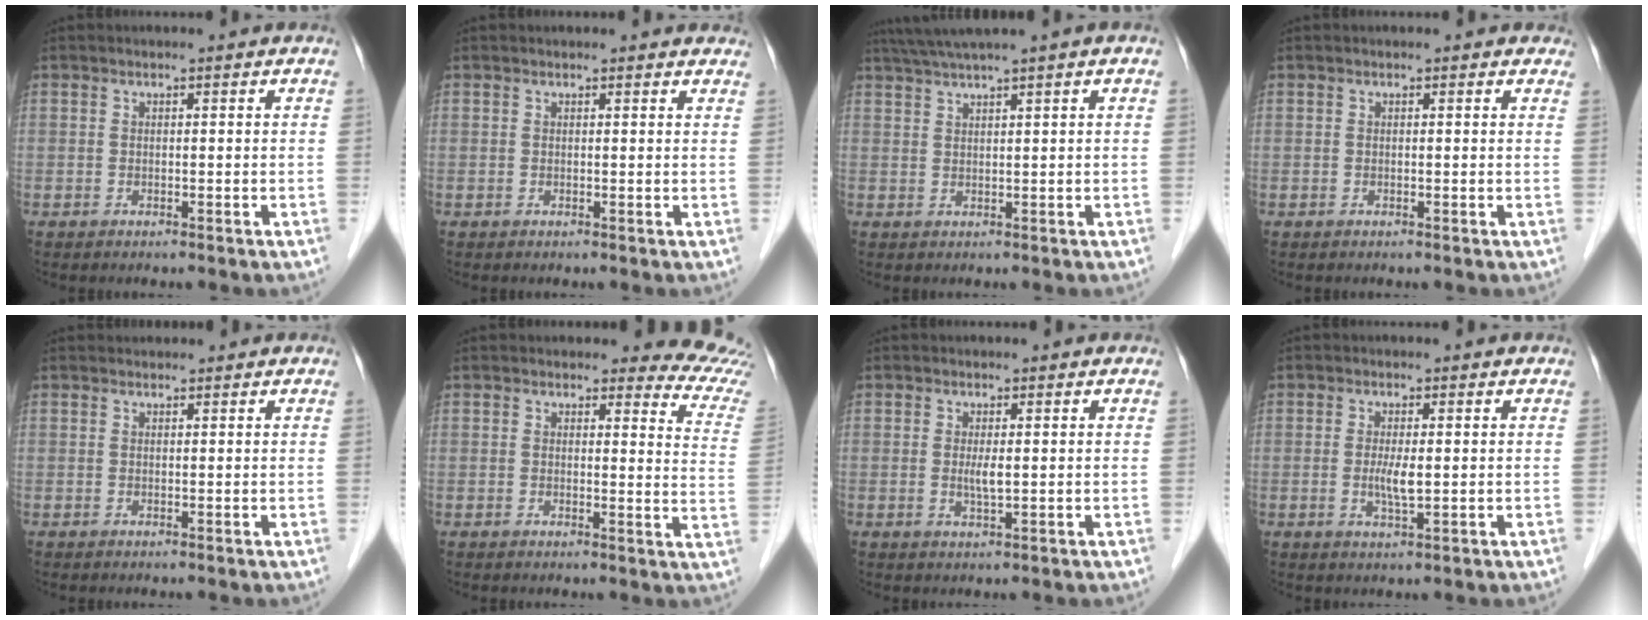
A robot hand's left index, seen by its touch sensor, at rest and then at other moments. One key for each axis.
{"total": 4.5, "fx": 4.2, "fy": 1.1, "fz": 1.2, "tx": -0.008, "ty": 0.015, "tz": 0.035}
{"total": 5.1, "fx": 3.8, "fy": -1.2, "fz": 3.2, "tx": -0.061, "ty": 0.024, "tz": 0.072}
{"total": 1.1, "fx": 1.0, "fy": 0.5, "fz": 0.3, "tx": -0.002, "ty": -0.001, "tz": -0.001}
{"total": 1.7, "fx": 1.7, "fy": 0.4, "fz": 0.2, "tx": -0.008, "ty": 0.022, "tz": 0.026}
{"total": 9.1, "fx": 9.0, "fy": 0.7, "fz": 0.5, "tx": 0.021, "ty": -0.086, "tz": 0.060}
{"total": 1.8, "fx": 0.2, "fy": 0.2, "fz": 1.8, "tx": -0.039, "ty": -0.004, "tz": 0.005}
{"total": 2.8, "fx": 0.0, "fy": 0.4, "fz": 2.8, "tx": -0.059, "ty": -0.005, "tz": 0.002}